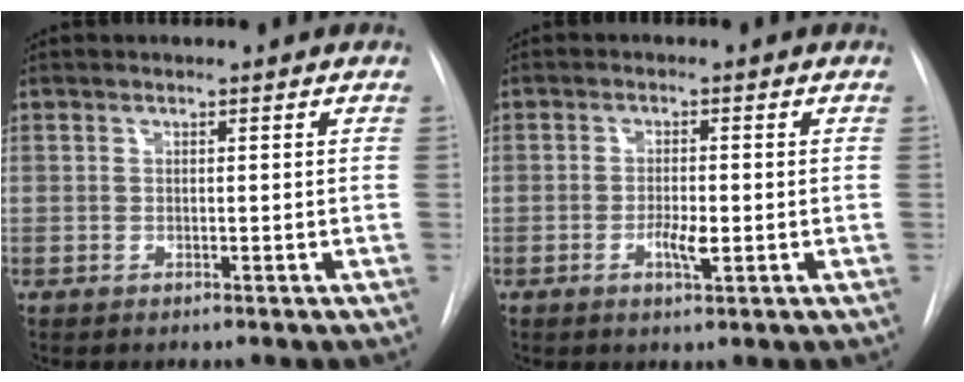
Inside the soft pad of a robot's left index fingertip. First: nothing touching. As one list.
[{"total": 3.1, "force": [-1.5, 0.6, 2.6], "torque": [-0.048, -0.006, -0.023]}]